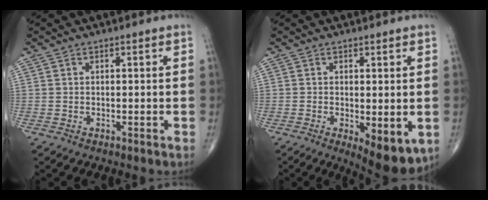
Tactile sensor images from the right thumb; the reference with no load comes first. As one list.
[{"total": 8.4, "force": [-2.3, 3.1, 7.5], "torque": [-0.098, -0.021, -0.027]}]